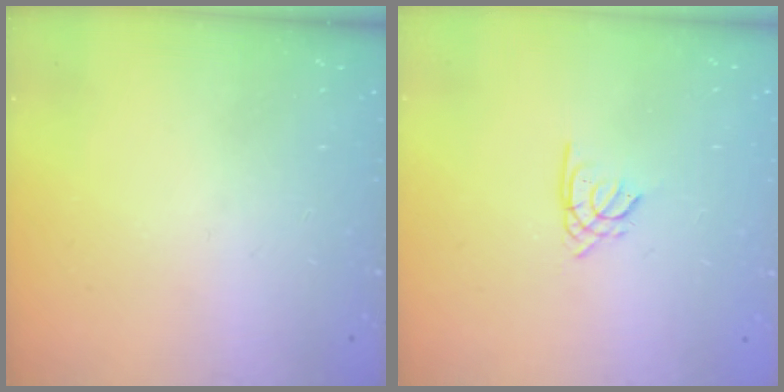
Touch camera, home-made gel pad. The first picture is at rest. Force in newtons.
{"total": 1.4, "press": 1.4, "slide": 0.3}